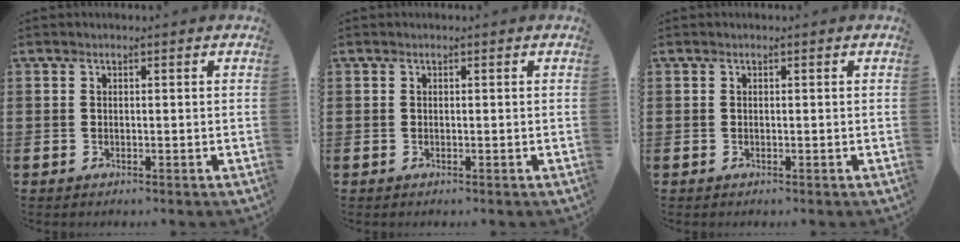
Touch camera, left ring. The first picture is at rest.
{"total": 0.0}
{"total": 0.0}